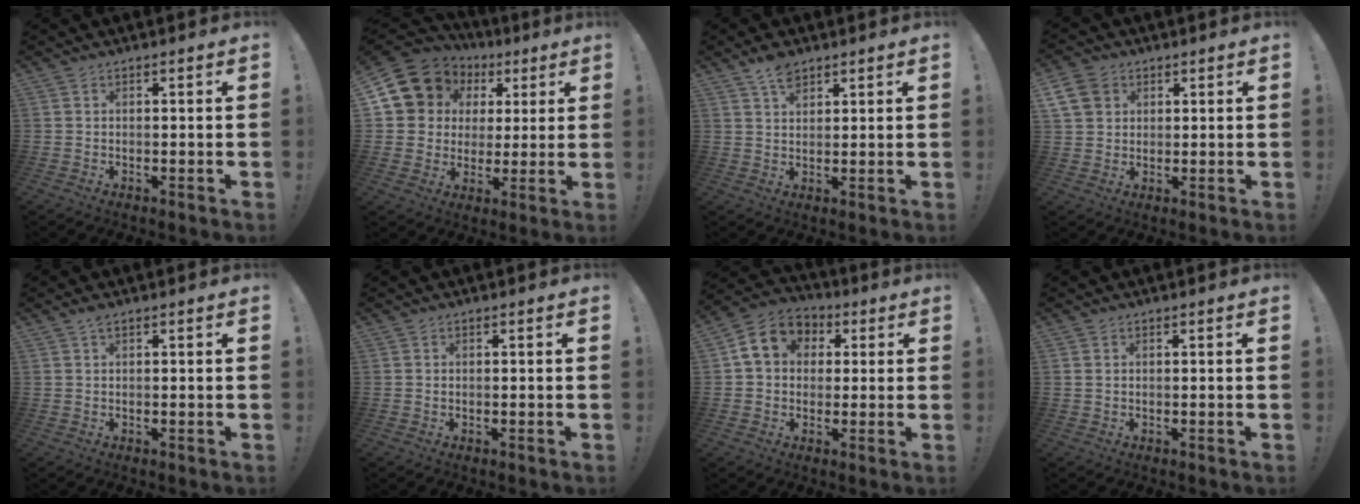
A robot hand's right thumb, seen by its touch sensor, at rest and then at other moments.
{"total": 12.2, "force": [5.6, 10.2, 3.8], "torque": [-0.057, -0.032, 0.119]}
{"total": 5.4, "force": [3.8, 2.8, 2.7], "torque": [-0.040, -0.016, 0.068]}
{"total": 8.4, "force": [3.6, 6.8, 3.5], "torque": [-0.055, -0.013, 0.074]}
{"total": 1.2, "force": [0.8, 0.3, 0.9], "torque": [-0.014, 0.000, 0.013]}
{"total": 0.0}
{"total": 11.4, "force": [3.1, 9.4, 5.7], "torque": [-0.077, 0.004, 0.066]}
{"total": 0.8, "force": [0.5, 0.5, 0.3], "torque": [-0.007, 0.002, 0.010]}